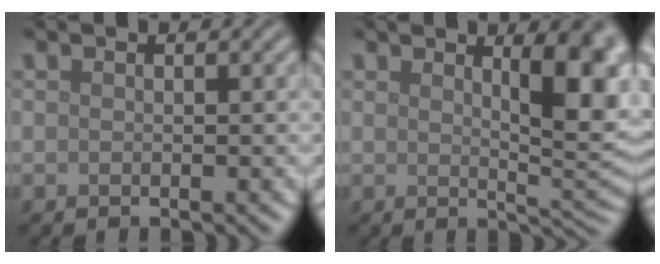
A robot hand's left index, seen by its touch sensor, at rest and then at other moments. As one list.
[{"total": 6.3, "force": [2.2, 1.9, 5.6], "torque": [-0.064, -0.006, 0.036]}]